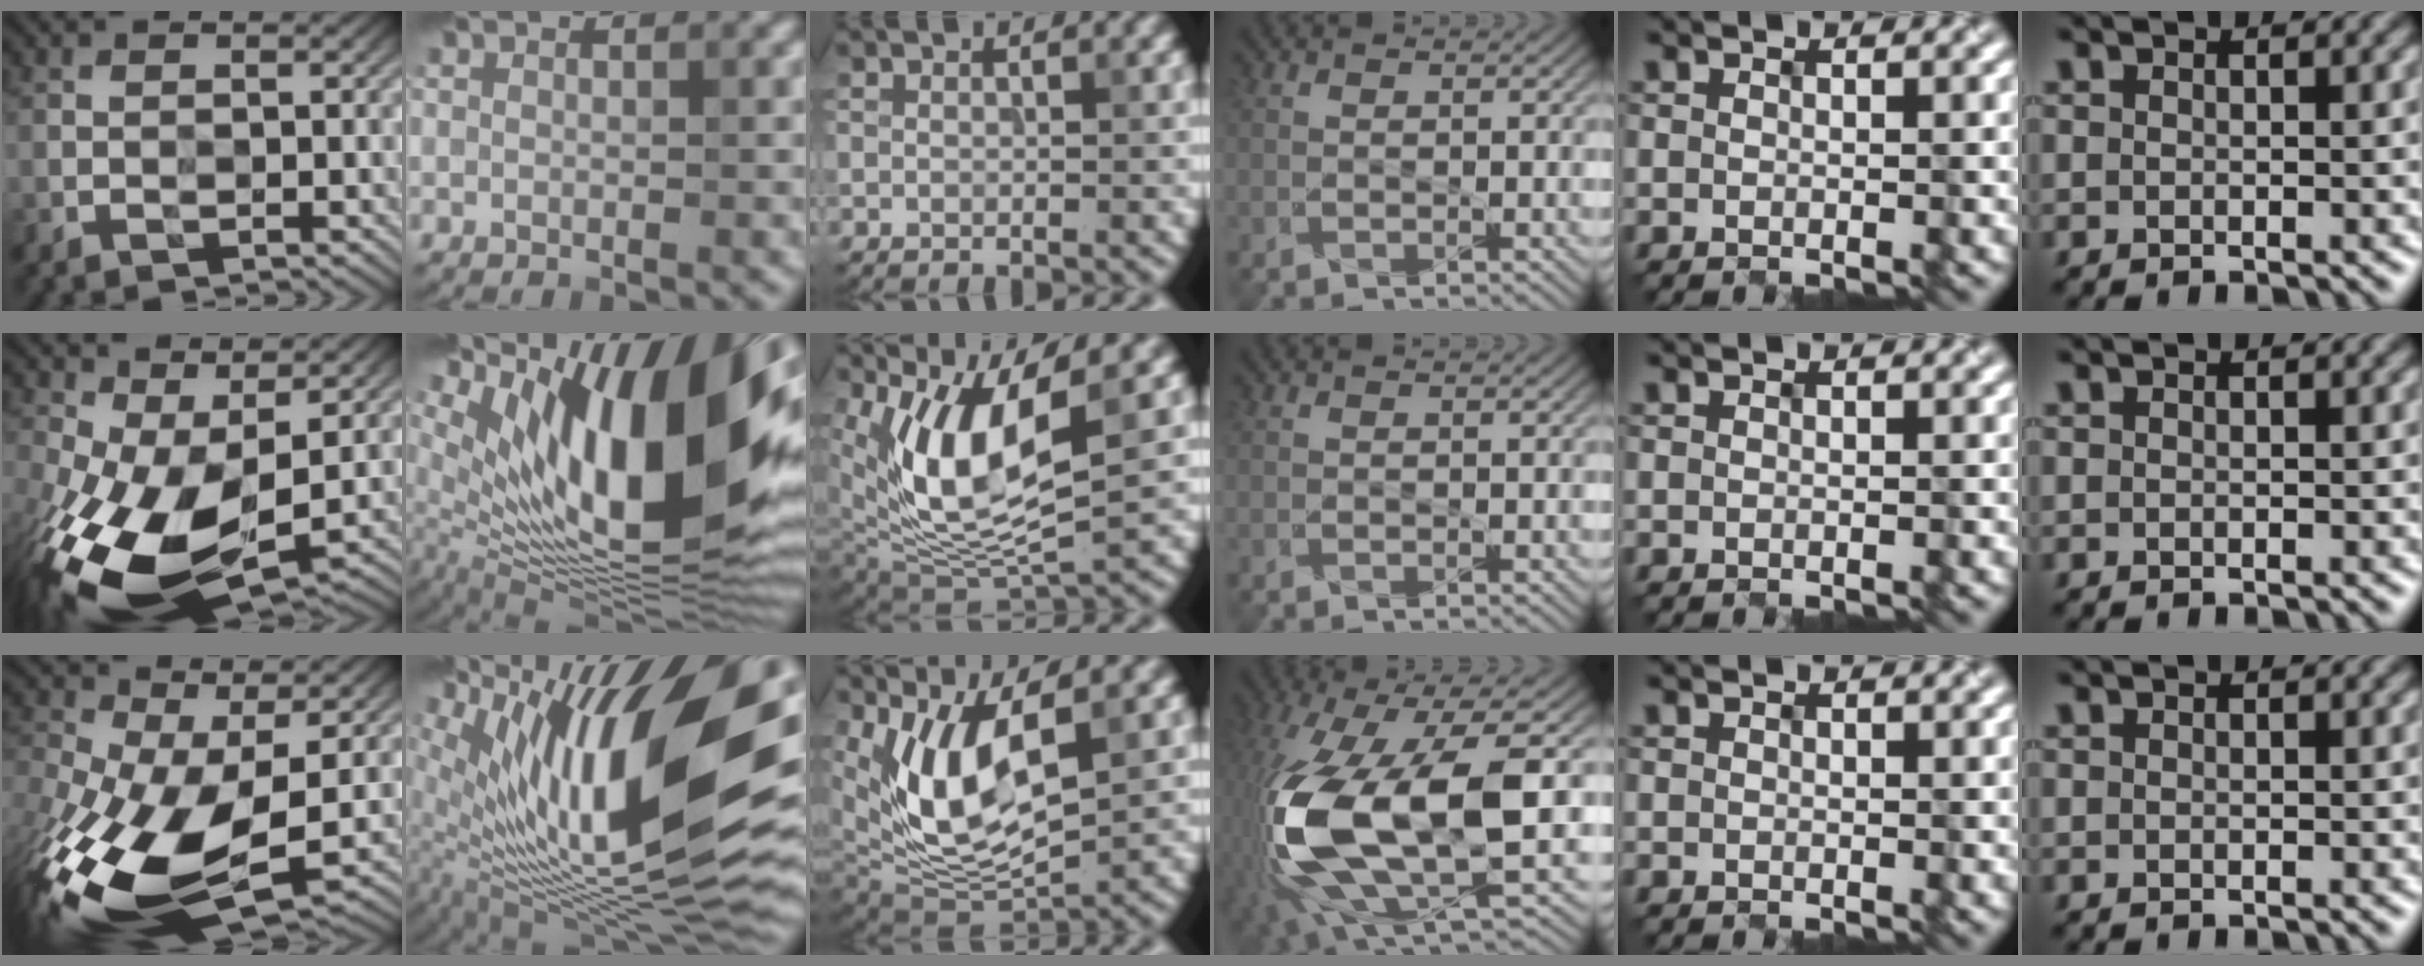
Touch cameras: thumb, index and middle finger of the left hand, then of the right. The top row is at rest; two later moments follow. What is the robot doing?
{"motion": "extract", "object": "ethernet cable"}